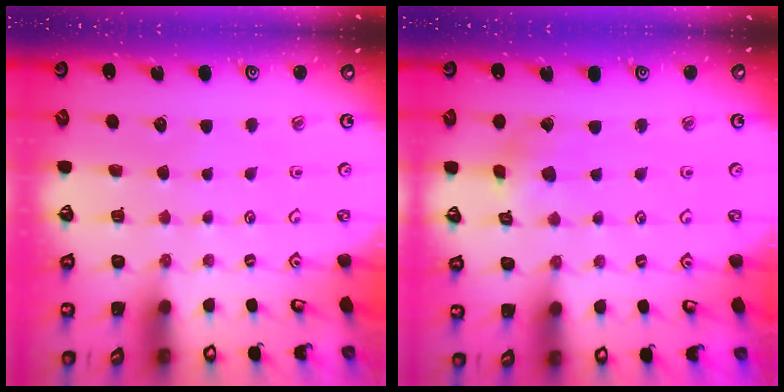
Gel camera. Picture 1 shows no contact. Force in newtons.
{"total": 2.7, "press": 2.6, "slide": 0.3}